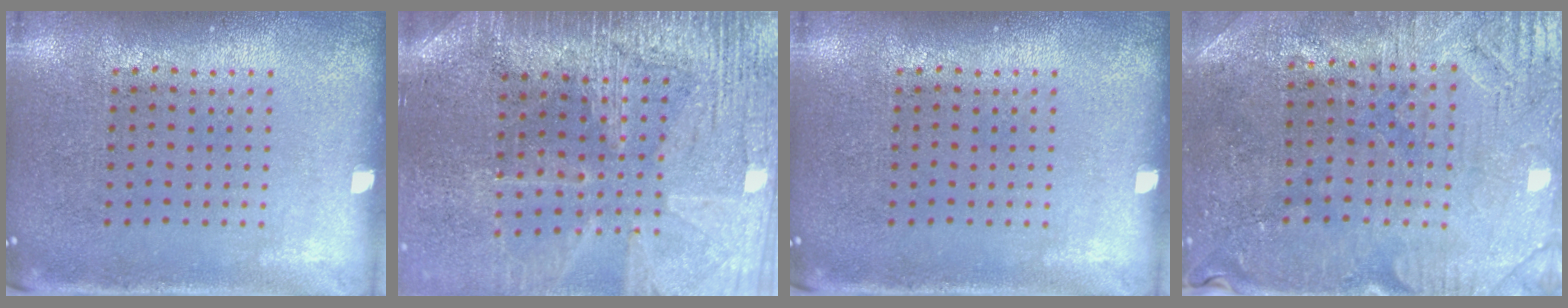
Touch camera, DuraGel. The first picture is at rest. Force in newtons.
{"total": 3.4, "press": 3.2, "slide": 1.1}
{"total": 0.0}
{"total": 0.9, "press": 0.8, "slide": 0.4}